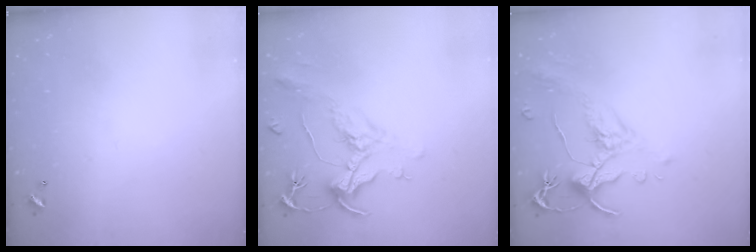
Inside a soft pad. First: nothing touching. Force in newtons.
{"total": 2.2, "press": 1.7, "slide": 1.3}
{"total": 1.5, "press": 1.0, "slide": 1.1}